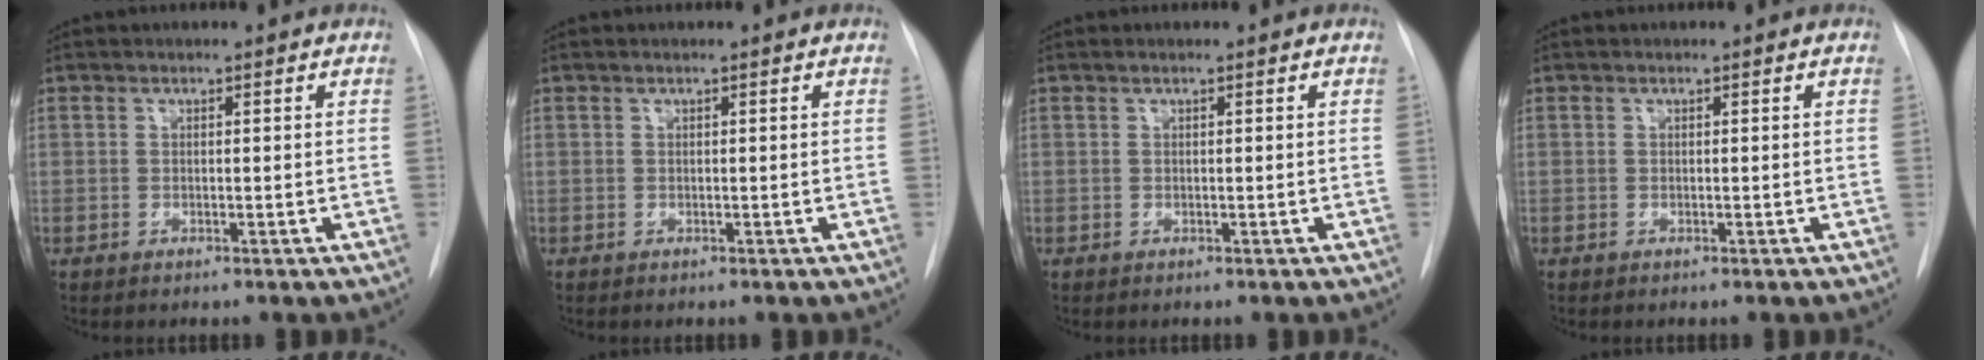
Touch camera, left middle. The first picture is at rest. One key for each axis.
{"total": 0.0}
{"total": 0.0}
{"total": 0.0}